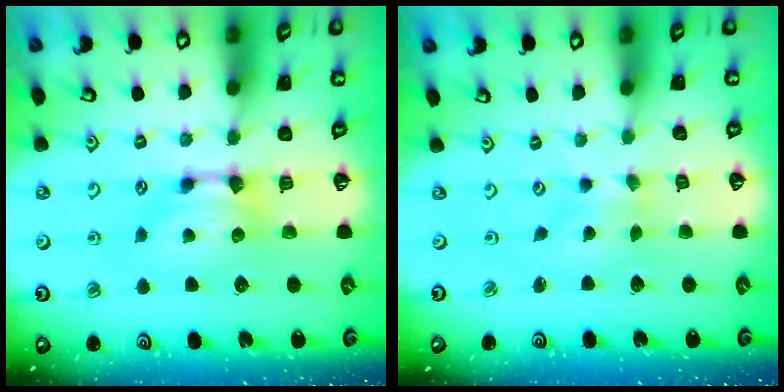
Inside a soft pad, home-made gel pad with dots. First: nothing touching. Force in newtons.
{"total": 2.6, "press": 2.4, "slide": 0.8}